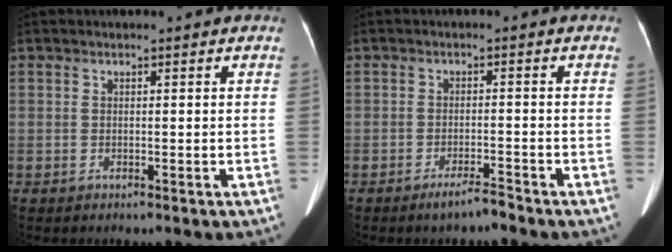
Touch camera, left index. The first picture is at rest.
{"total": 2.8, "force": [-2.4, -0.1, 1.3], "torque": [-0.027, -0.005, -0.044]}